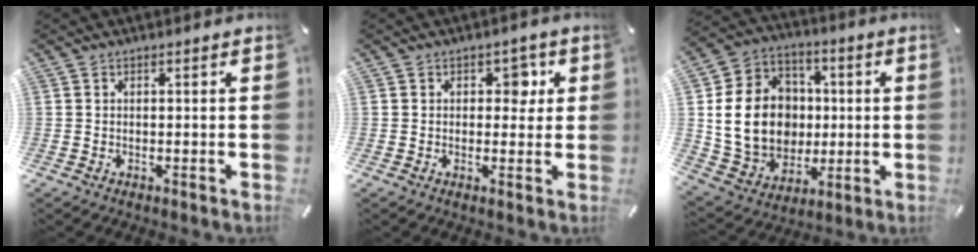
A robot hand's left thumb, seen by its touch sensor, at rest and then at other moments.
{"total": 4.4, "force": [1.2, 3.1, 2.9], "torque": [-0.017, -0.008, 0.007]}
{"total": 17.5, "force": [0.5, 15.5, 8.1], "torque": [-0.171, 0.010, 0.022]}